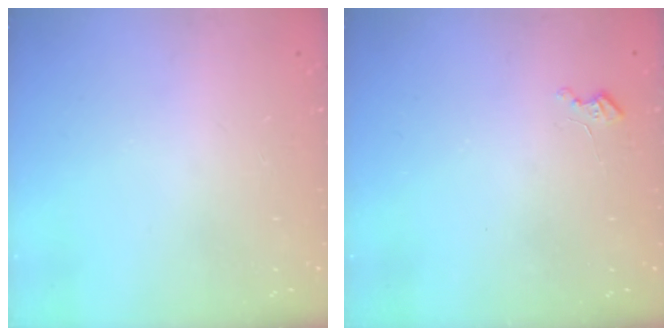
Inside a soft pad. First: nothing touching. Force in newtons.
{"total": 2.6, "press": 2.6, "slide": 0.3}